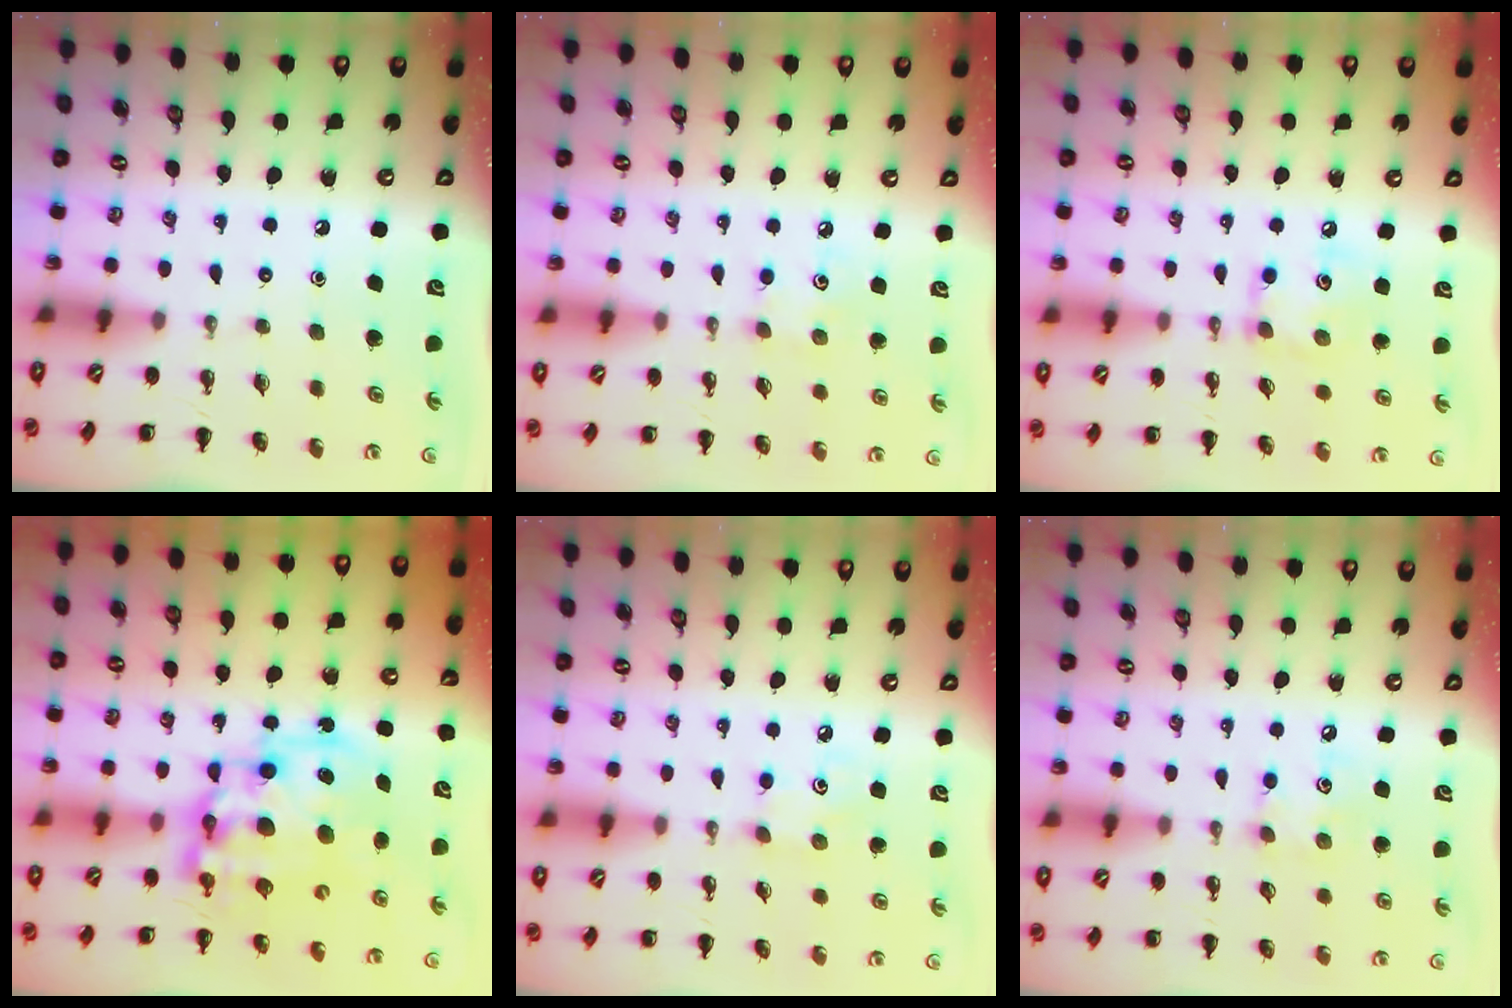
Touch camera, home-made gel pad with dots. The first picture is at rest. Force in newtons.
{"total": 5.0, "press": 4.9, "slide": 1.0}
{"total": 7.4, "press": 7.4, "slide": 0.3}
{"total": 13.2, "press": 12.9, "slide": 2.8}
{"total": 3.2, "press": 3.1, "slide": 0.6}
{"total": 5.3, "press": 5.3, "slide": 0.7}